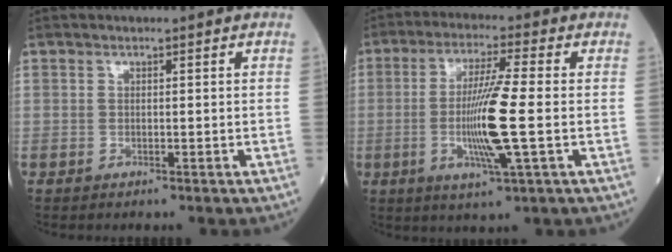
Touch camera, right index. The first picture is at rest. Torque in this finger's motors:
{"motor_torque": [0.40, 0.00, 0.34, 0.21]}